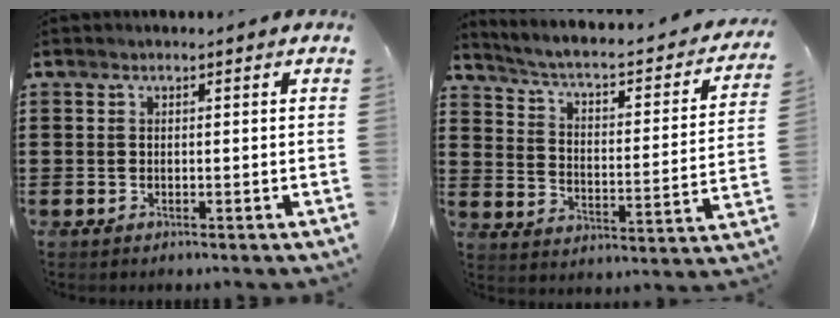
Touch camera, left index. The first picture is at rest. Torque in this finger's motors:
{"motor_torque": [1.27, -0.87, 0.21, 0.07]}